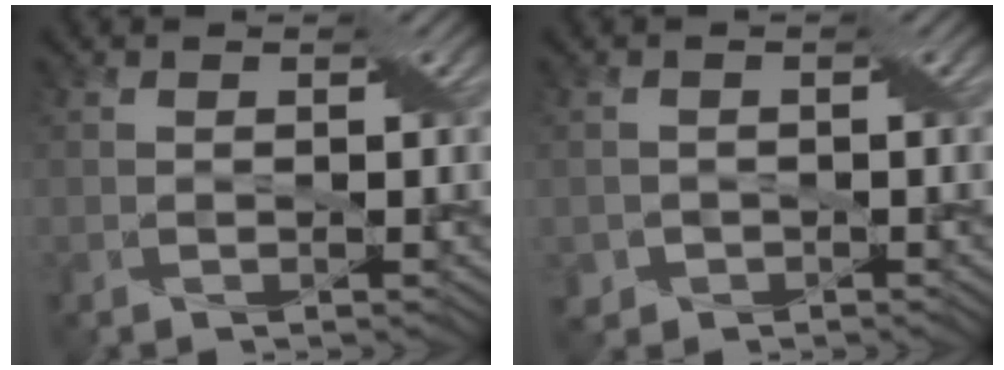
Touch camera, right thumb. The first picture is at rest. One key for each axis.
{"total": 2.0, "fx": -1.1, "fy": 1.6, "fz": 0.1, "tx": -0.004, "ty": -0.008, "tz": -0.024}